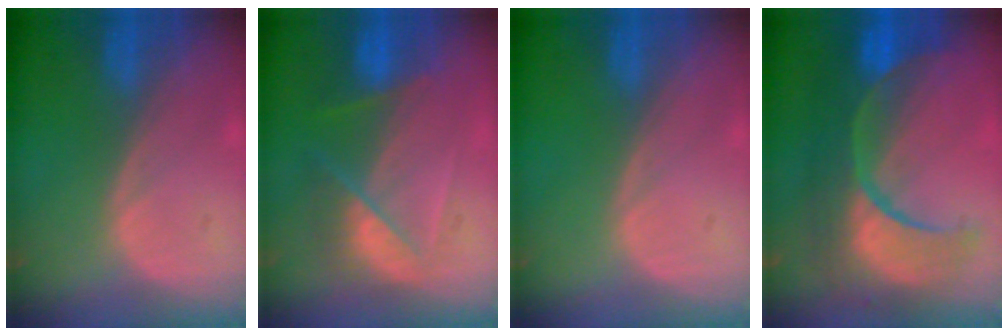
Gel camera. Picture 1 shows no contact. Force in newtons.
{"total": 7.4, "press": 6.5, "slide": 3.4}
{"total": 0.0}
{"total": 12.3, "press": 12.2, "slide": 1.4}